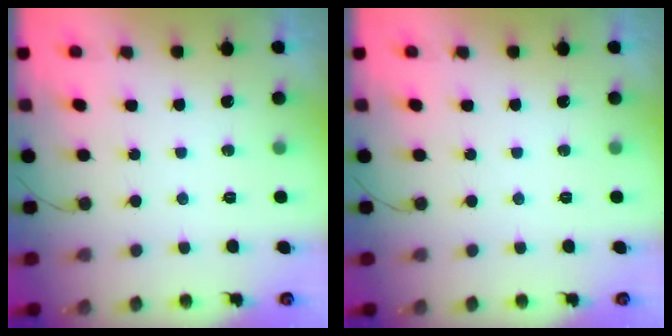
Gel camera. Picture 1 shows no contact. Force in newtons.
{"total": 0.0}